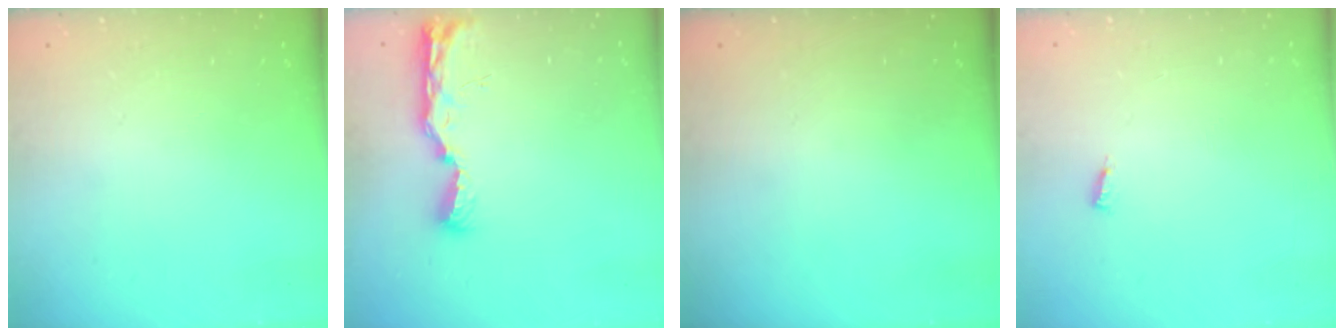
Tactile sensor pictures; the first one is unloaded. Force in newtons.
{"total": 11.3, "press": 10.0, "slide": 5.1}
{"total": 0.0}
{"total": 3.4, "press": 3.4, "slide": 0.3}